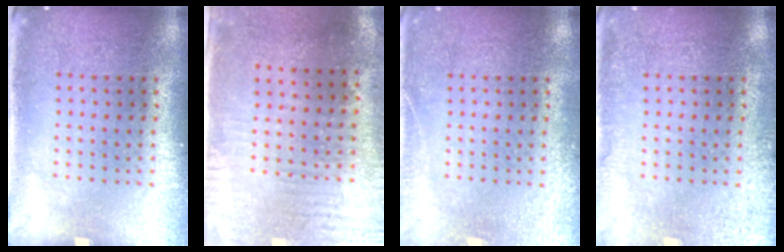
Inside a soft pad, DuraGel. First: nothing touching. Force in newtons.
{"total": 2.9, "press": 2.4, "slide": 1.7}
{"total": 2.5, "press": 2.4, "slide": 0.3}
{"total": 2.5, "press": 2.4, "slide": 0.5}